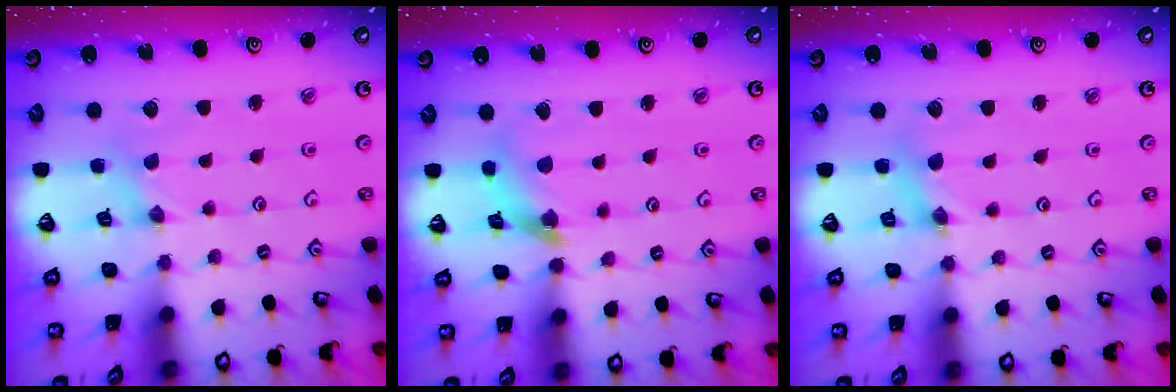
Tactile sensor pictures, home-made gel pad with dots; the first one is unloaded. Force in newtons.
{"total": 8.7, "press": 8.6, "slide": 1.0}
{"total": 4.0, "press": 4.0, "slide": 0.5}